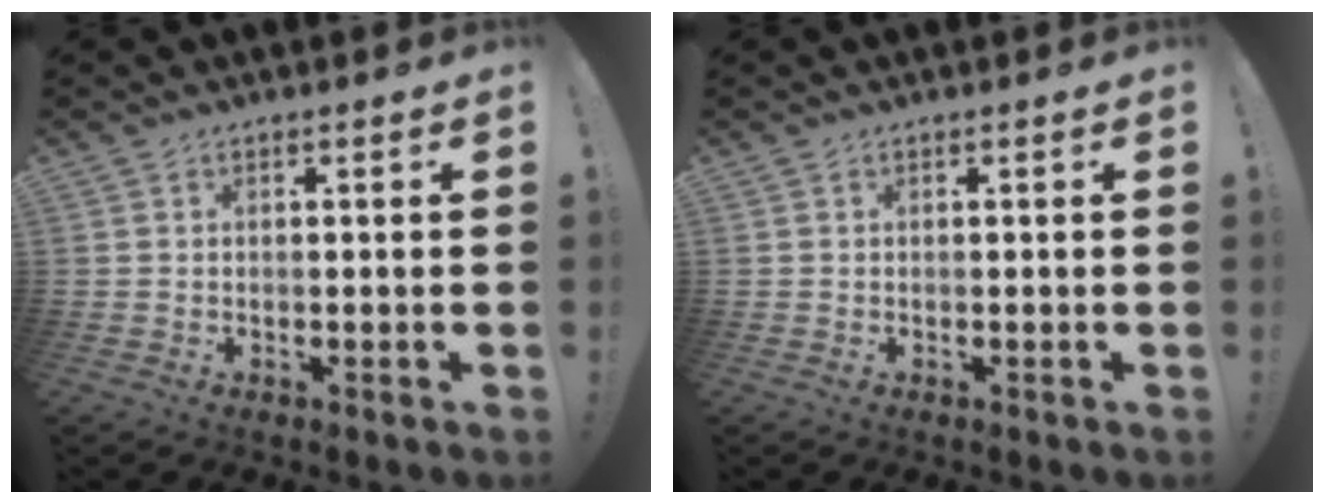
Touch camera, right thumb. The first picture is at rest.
{"total": 0.0}